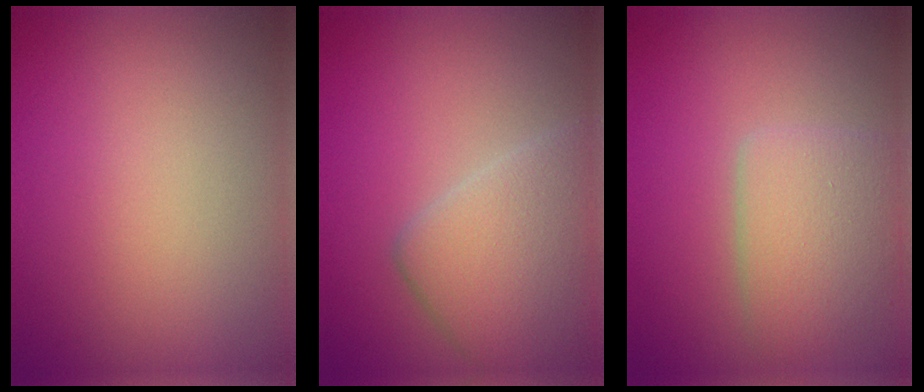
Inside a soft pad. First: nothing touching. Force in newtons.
{"total": 5.2, "press": 5.2, "slide": 0.3}
{"total": 4.0, "press": 4.0, "slide": 0.1}